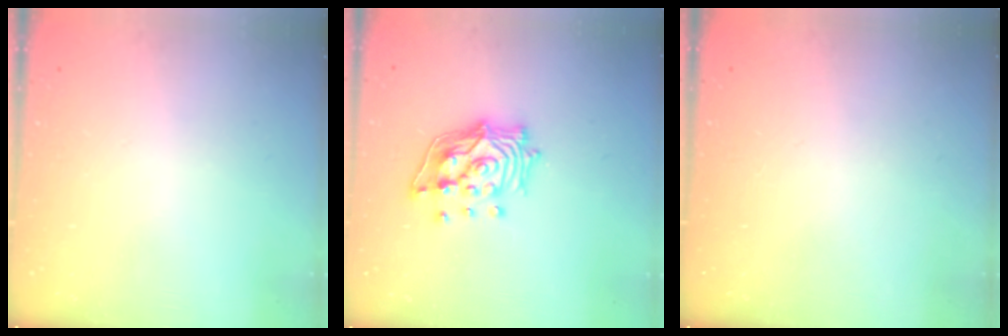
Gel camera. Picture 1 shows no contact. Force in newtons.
{"total": 14.1, "press": 14.0, "slide": 1.7}
{"total": 0.0}